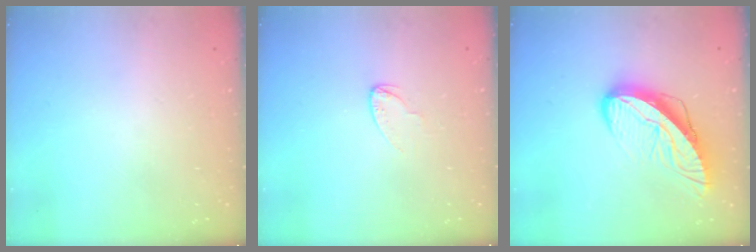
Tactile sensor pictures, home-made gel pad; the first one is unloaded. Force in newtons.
{"total": 3.4, "press": 3.4, "slide": 0.3}
{"total": 12.1, "press": 12.1, "slide": 1.4}